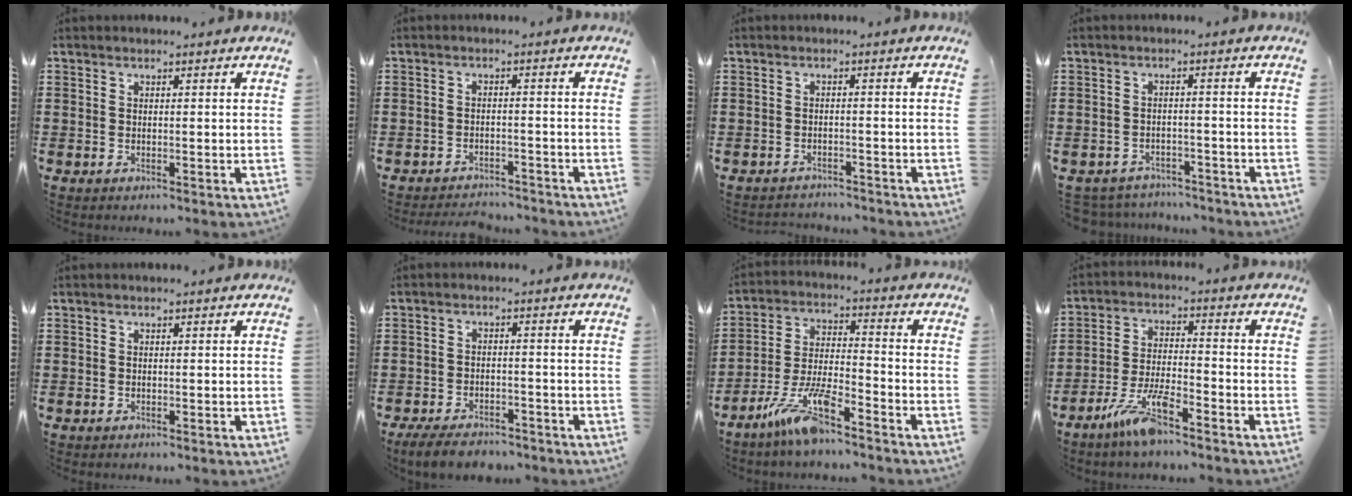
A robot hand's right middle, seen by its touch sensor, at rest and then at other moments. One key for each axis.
{"total": 2.8, "fx": -2.7, "fy": 0.4, "fz": -0.1, "tx": -0.004, "ty": -0.001, "tz": -0.059}
{"total": 2.0, "fx": -1.9, "fy": 0.4, "fz": -0.2, "tx": -0.002, "ty": 0.001, "tz": -0.043}
{"total": 3.1, "fx": -3.0, "fy": 0.7, "fz": -0.2, "tx": -0.004, "ty": 0.000, "tz": -0.066}
{"total": 0.0}
{"total": 4.6, "fx": -4.1, "fy": 1.3, "fz": 1.4, "tx": -0.037, "ty": 0.000, "tz": -0.085}
{"total": 9.1, "fx": -6.7, "fy": 1.5, "fz": 5.9, "tx": -0.139, "ty": -0.007, "tz": -0.132}
{"total": 7.3, "fx": -5.3, "fy": 1.4, "fz": 4.8, "tx": -0.109, "ty": -0.003, "tz": -0.101}